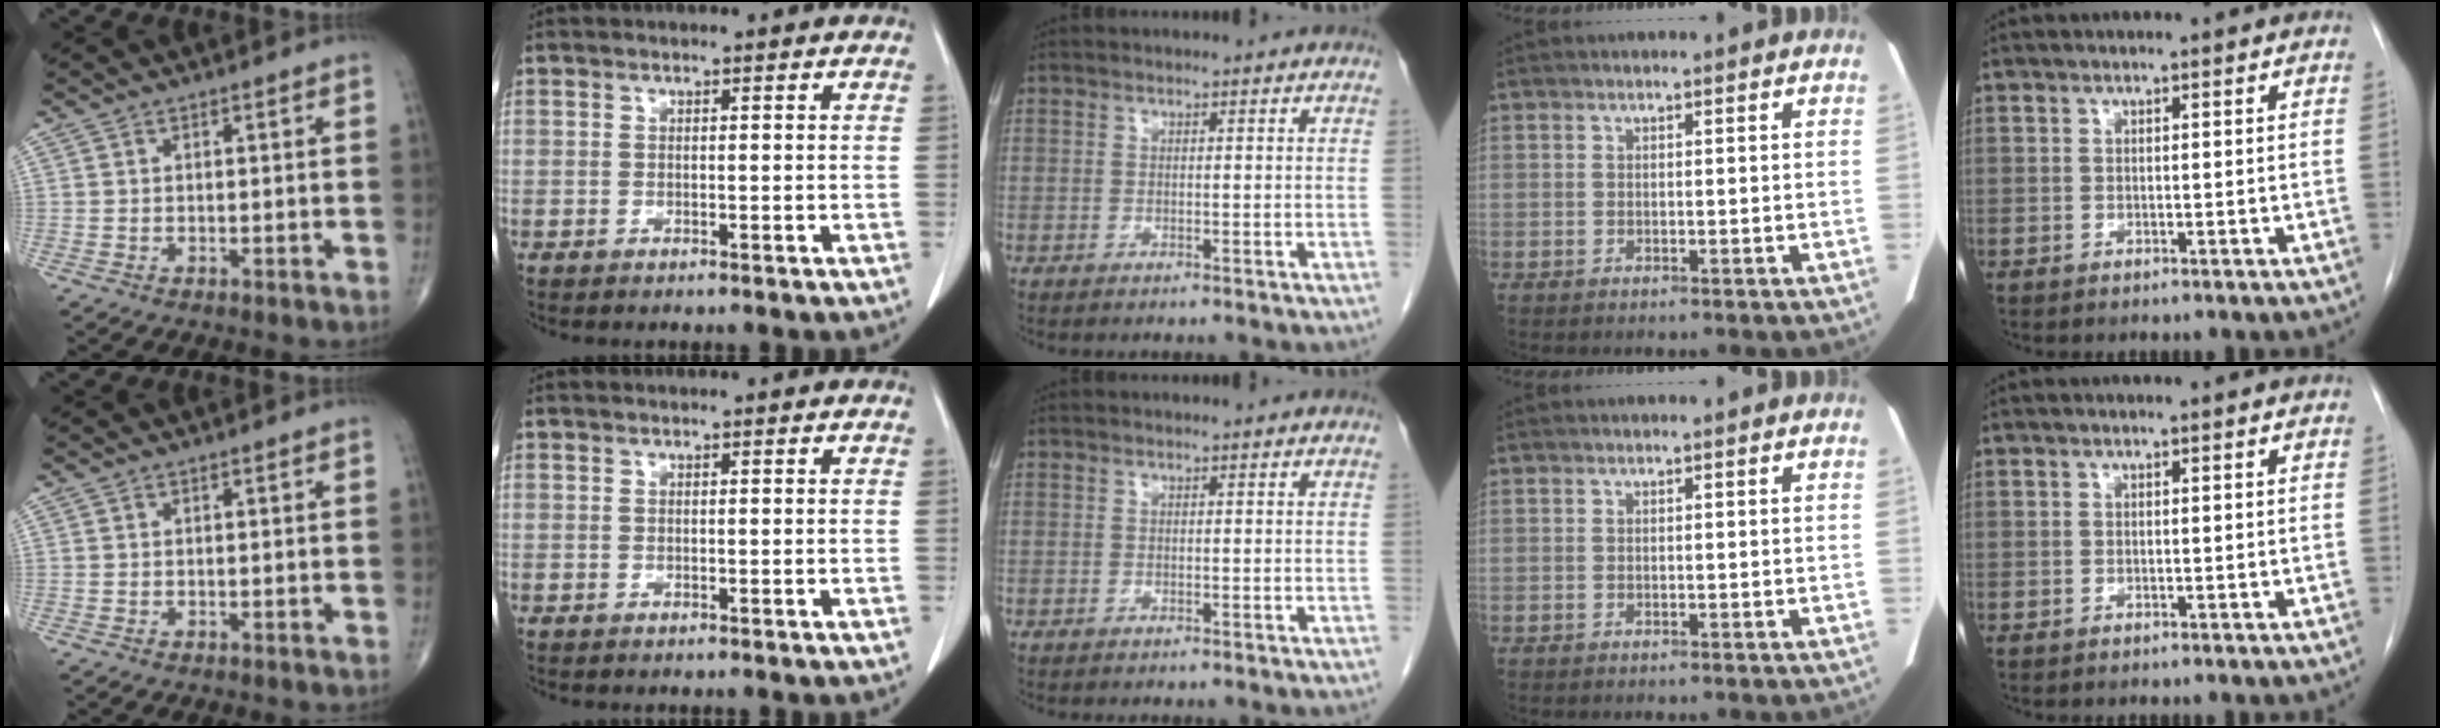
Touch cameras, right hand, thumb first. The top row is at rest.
{}